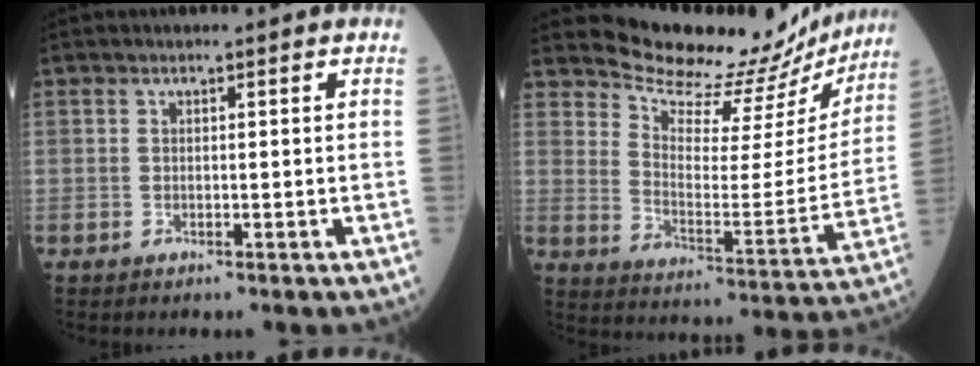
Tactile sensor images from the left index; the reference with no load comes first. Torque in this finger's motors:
{"motor_torque": [1.04, -1.09, 0.18, -0.01]}